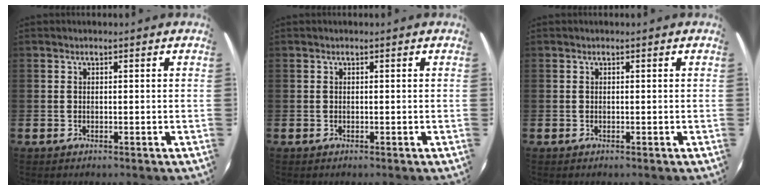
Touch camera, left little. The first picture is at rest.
{"total": 0.0}
{"total": 0.0}